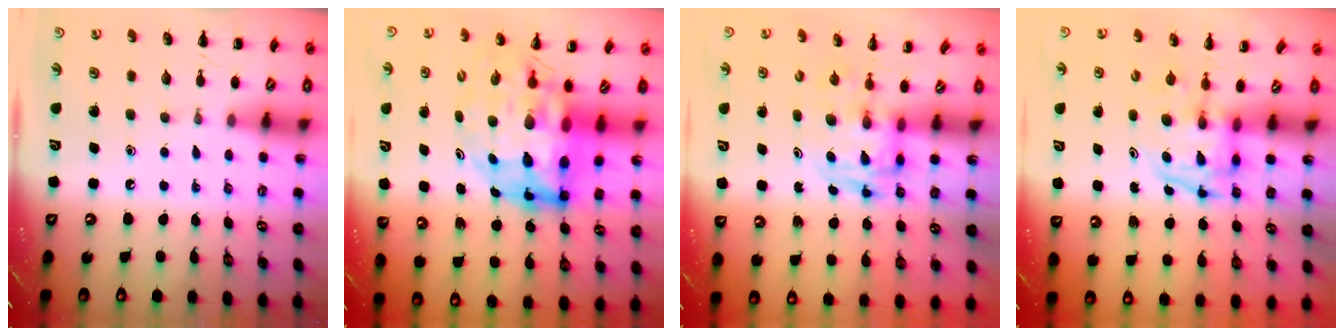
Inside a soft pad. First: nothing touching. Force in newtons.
{"total": 14.3, "press": 13.7, "slide": 4.3}
{"total": 3.5, "press": 3.4, "slide": 0.6}
{"total": 4.0, "press": 3.9, "slide": 0.6}